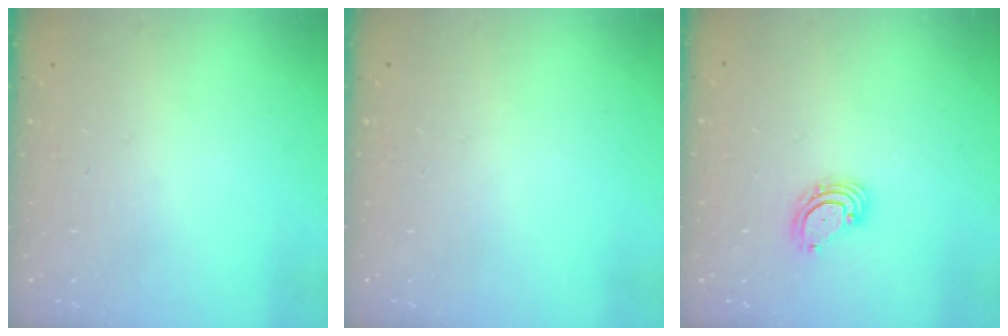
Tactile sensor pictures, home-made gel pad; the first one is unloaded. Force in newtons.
{"total": 0.0}
{"total": 4.0, "press": 4.0, "slide": 0.5}